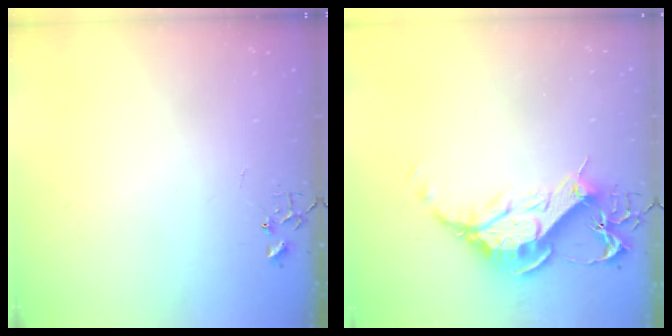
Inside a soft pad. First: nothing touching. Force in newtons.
{"total": 15.4, "press": 15.3, "slide": 1.4}